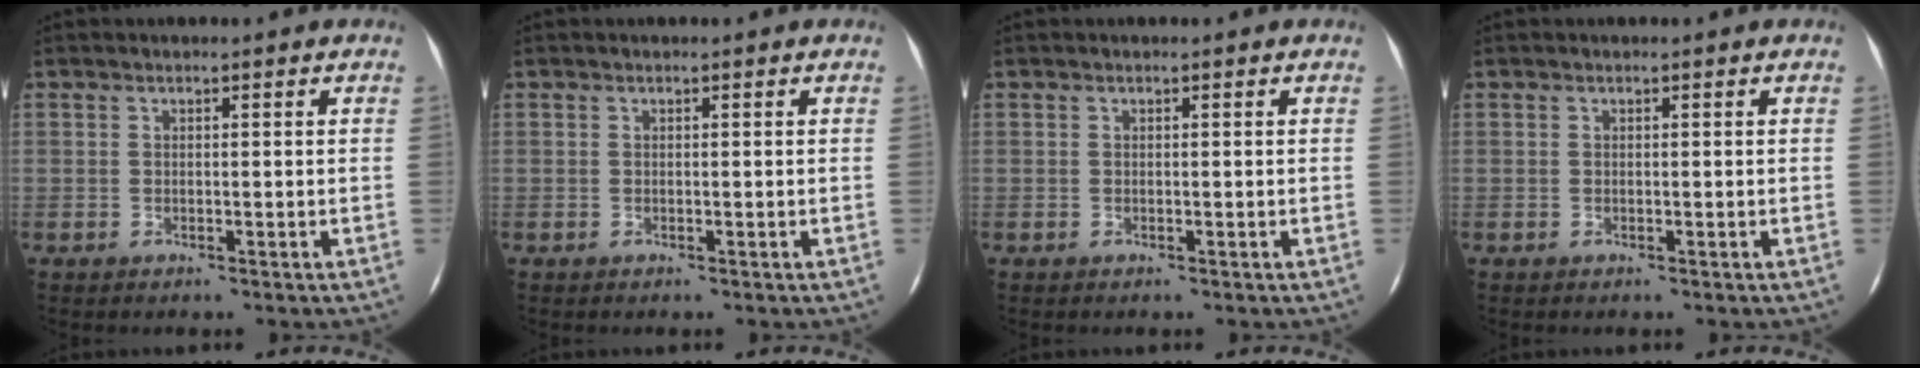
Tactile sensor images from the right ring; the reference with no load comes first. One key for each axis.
{"total": 0.0}
{"total": 0.0}
{"total": 0.0}